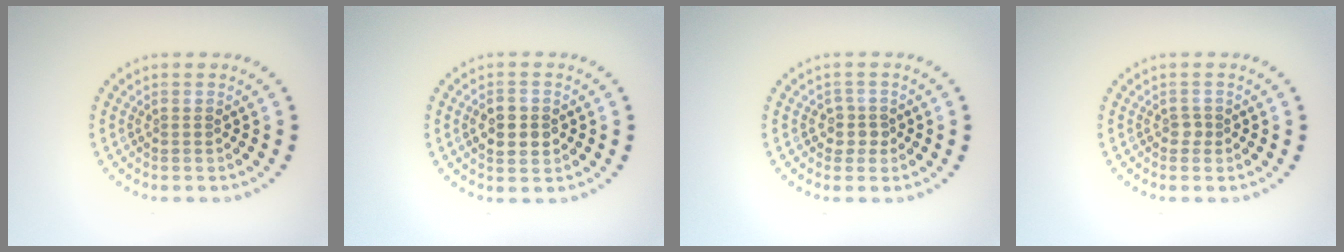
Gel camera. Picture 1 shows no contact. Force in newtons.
{"total": 2.9, "press": 2.9, "slide": 0.1}
{"total": 1.7, "press": 1.3, "slide": 1.0}
{"total": 0.7, "press": 0.6, "slide": 0.4}